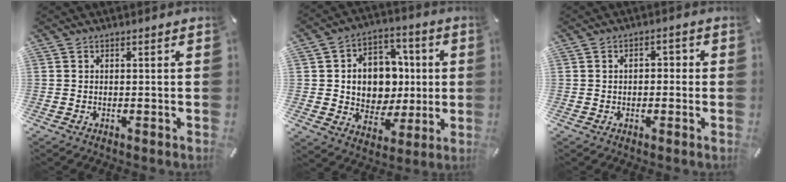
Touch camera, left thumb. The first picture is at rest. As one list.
[{"total": 11.8, "force": [0.3, 11.0, 4.1], "torque": [-0.063, 0.004, 0.020]}, {"total": 2.5, "force": [-0.4, 1.8, 1.7], "torque": [-0.026, 0.008, -0.015]}]